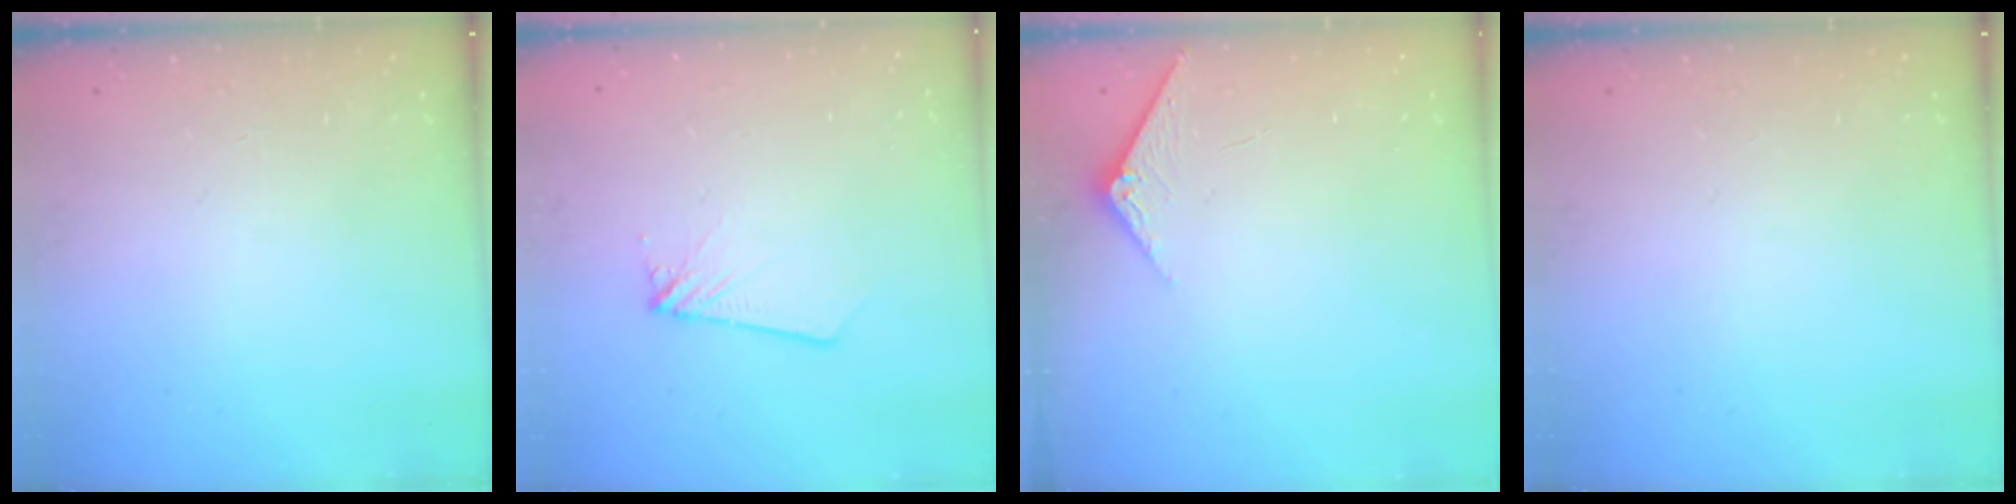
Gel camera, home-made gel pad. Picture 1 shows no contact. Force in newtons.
{"total": 1.8, "press": 1.8, "slide": 0.1}
{"total": 3.5, "press": 3.5, "slide": 0.4}
{"total": 0.0}